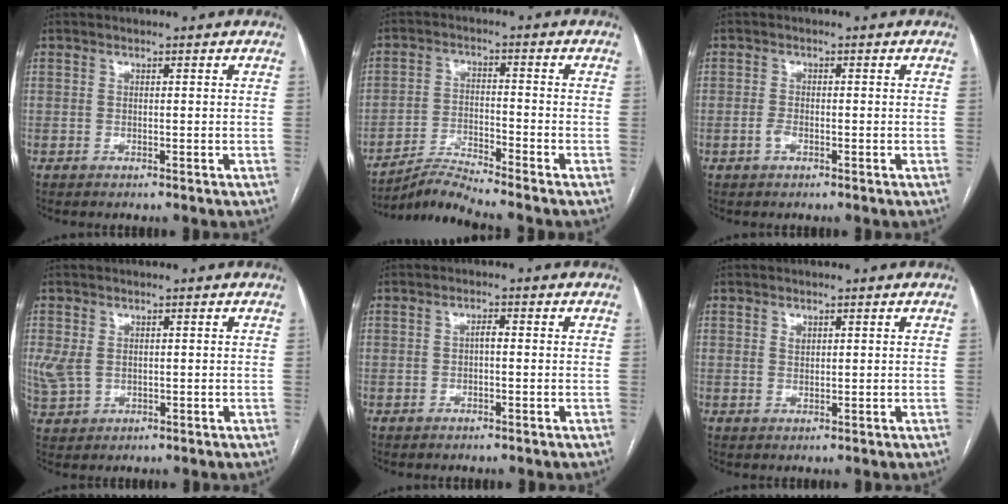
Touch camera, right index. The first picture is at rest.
{"total": 5.7, "force": [-5.3, -2.0, 0.5], "torque": [-0.024, -0.018, -0.099]}
{"total": 1.2, "force": [-0.6, 0.6, 0.9], "torque": [-0.019, 0.001, -0.011]}
{"total": 4.3, "force": [0.4, 3.2, 2.8], "torque": [-0.080, 0.005, 0.022]}
{"total": 1.2, "force": [-0.2, 0.4, 1.1], "torque": [-0.018, 0.004, -0.003]}
{"total": 1.0, "force": [0.6, 0.6, 0.5], "torque": [-0.008, -0.001, 0.012]}